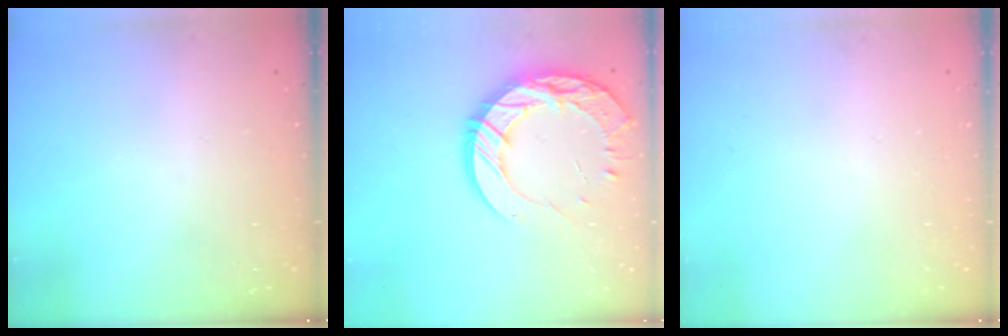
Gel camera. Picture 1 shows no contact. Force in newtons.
{"total": 20.4, "press": 20.3, "slide": 1.7}
{"total": 0.0}